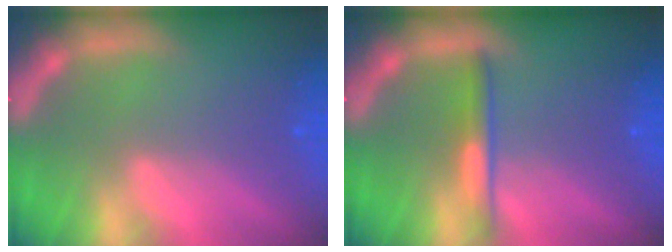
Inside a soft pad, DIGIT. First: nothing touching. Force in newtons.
{"total": 2.4}